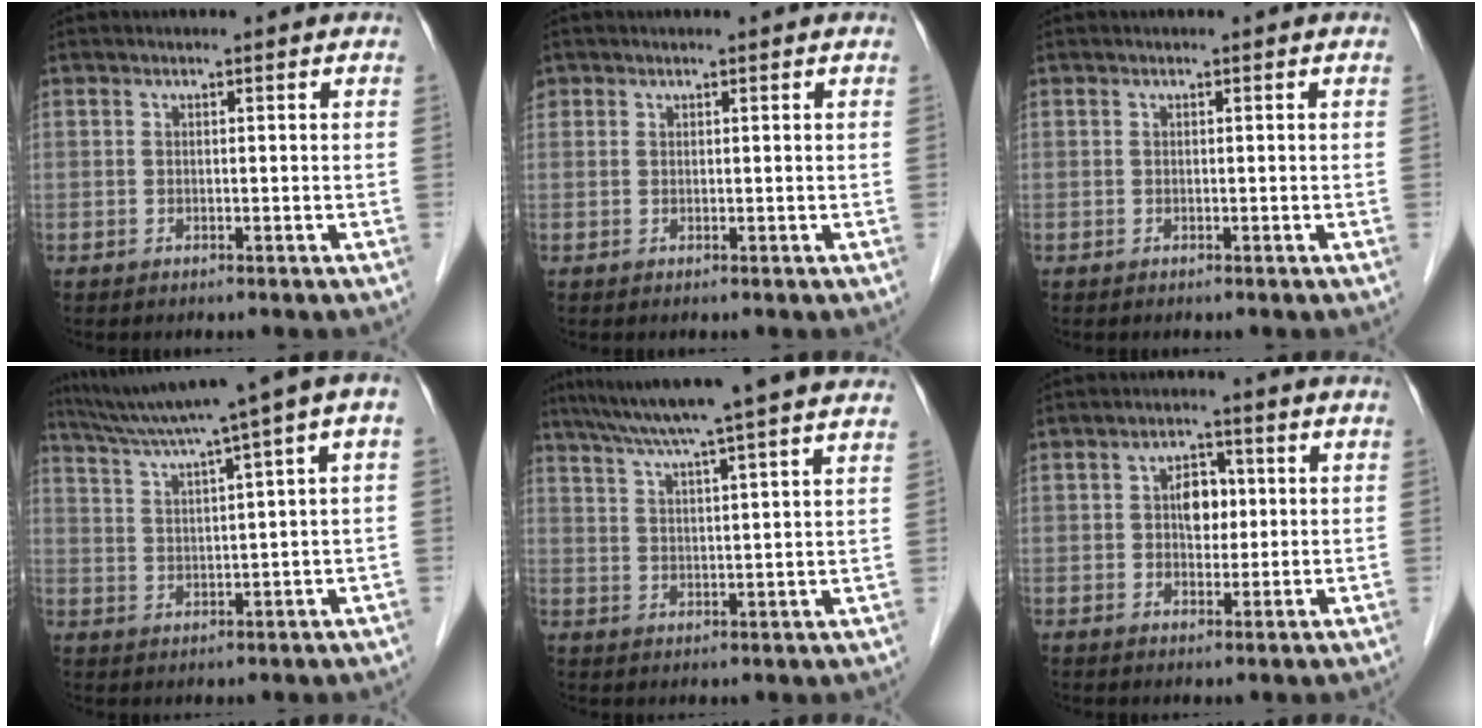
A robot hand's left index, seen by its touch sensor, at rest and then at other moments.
{"total": 0.5, "force": [0.3, 0.4, 0.0], "torque": [0.002, 0.003, 0.006]}
{"total": 0.0}
{"total": 13.1, "force": [8.2, -0.6, 10.1], "torque": [-0.167, 0.034, 0.118]}
{"total": 17.6, "force": [14.9, -1.0, 9.3], "torque": [-0.158, 0.020, 0.201]}
{"total": 4.4, "force": [0.5, 3.0, 3.2], "torque": [-0.053, 0.012, 0.009]}